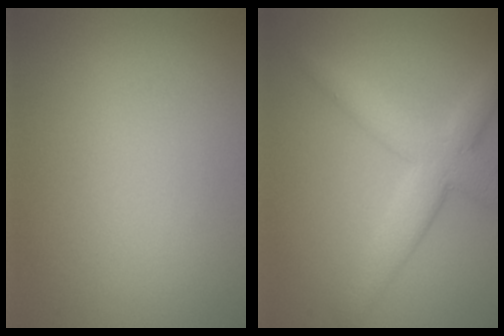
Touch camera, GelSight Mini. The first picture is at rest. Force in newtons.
{"total": 5.4, "press": 5.4, "slide": 0.4}